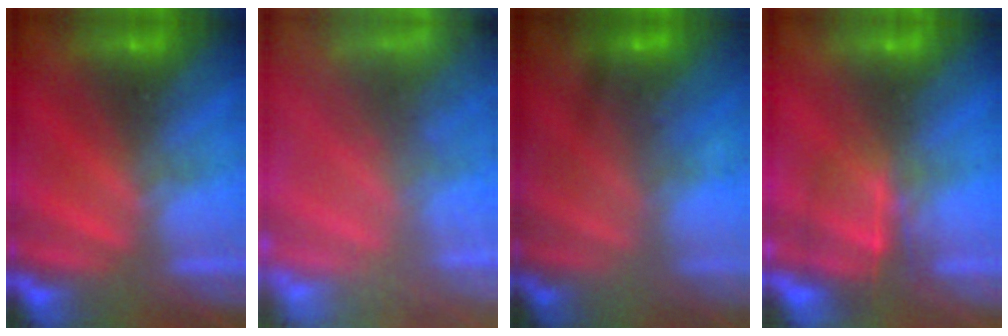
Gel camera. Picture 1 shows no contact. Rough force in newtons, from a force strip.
{"total": 5.8}
{"total": 2.9}
{"total": 5.1}